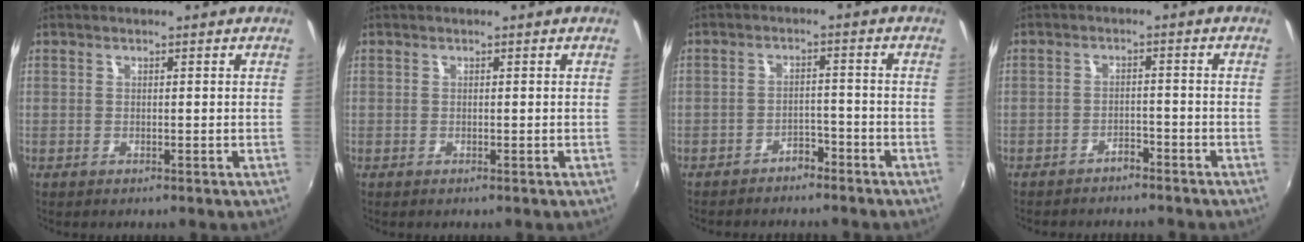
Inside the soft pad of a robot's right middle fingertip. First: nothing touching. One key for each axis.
{"total": 0.0}
{"total": 4.8, "fx": -4.1, "fy": 2.0, "fz": 1.3, "tx": -0.036, "ty": 0.009, "tz": -0.057}
{"total": 3.9, "fx": -3.5, "fy": 1.3, "fz": 1.0, "tx": -0.034, "ty": 0.001, "tz": -0.050}